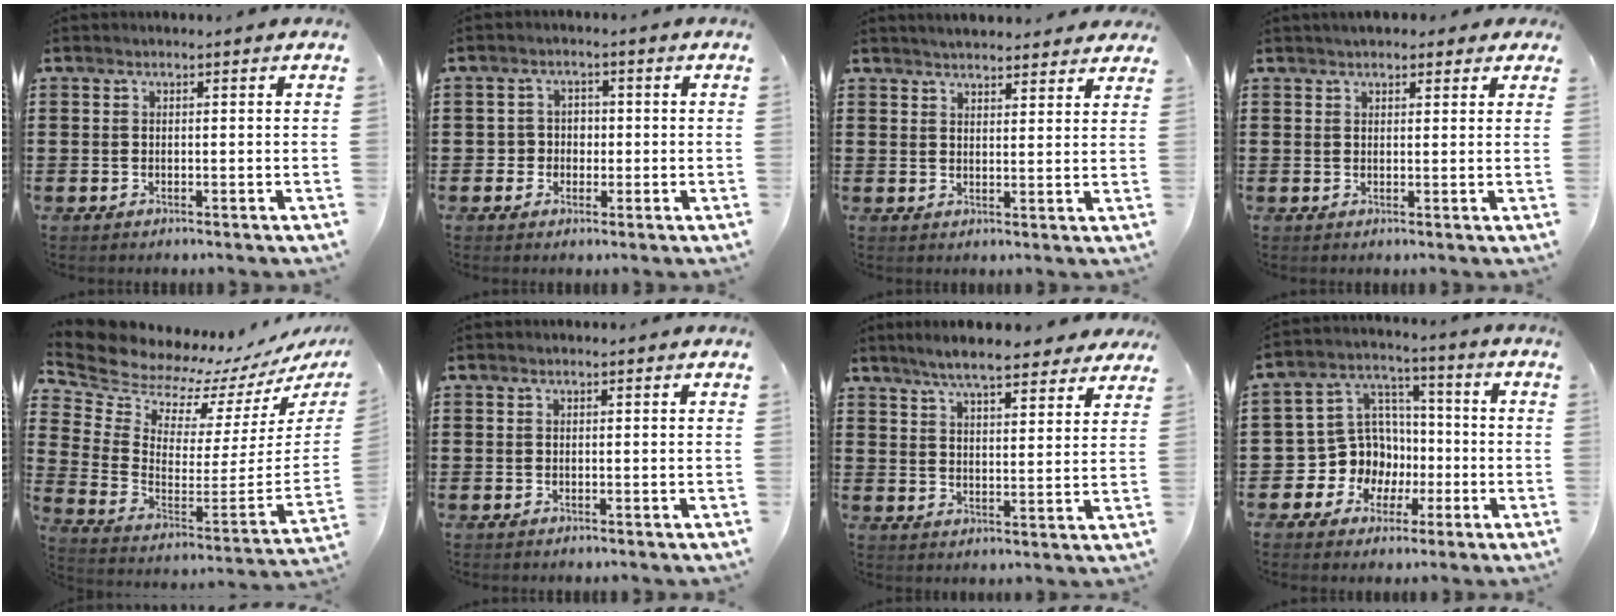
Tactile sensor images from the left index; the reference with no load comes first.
{"total": 3.4, "force": [-0.8, 3.1, 1.0], "torque": [-0.033, 0.007, -0.022]}
{"total": 3.0, "force": [3.0, 0.2, 0.2], "torque": [-0.012, -0.007, 0.057]}
{"total": 2.5, "force": [2.1, 1.1, 0.7], "torque": [-0.012, 0.002, 0.037]}
{"total": 6.9, "force": [6.8, 1.5, 0.0], "torque": [-0.053, -0.080, 0.117]}
{"total": 0.0}
{"total": 7.0, "force": [6.2, 0.7, 3.1], "torque": [-0.081, -0.017, 0.112]}
{"total": 9.5, "force": [-1.7, 9.1, 2.1], "torque": [-0.089, 0.005, -0.024]}